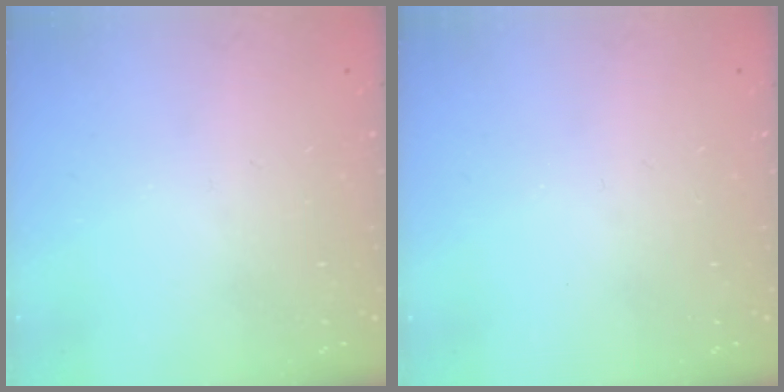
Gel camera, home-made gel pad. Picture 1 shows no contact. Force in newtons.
{"total": 0.0}